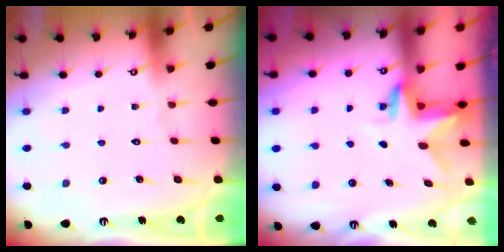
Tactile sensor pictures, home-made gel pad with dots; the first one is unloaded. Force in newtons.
{"total": 3.0, "press": 3.0, "slide": 0.2}